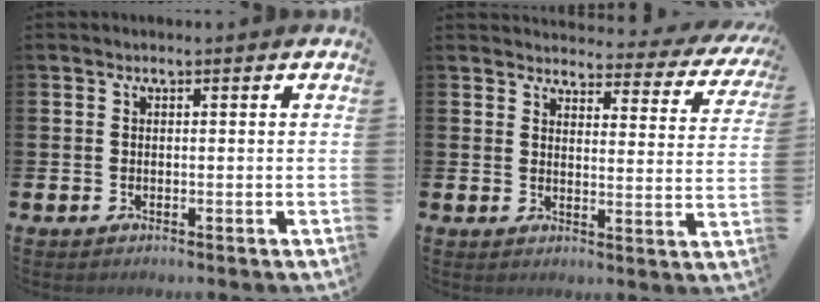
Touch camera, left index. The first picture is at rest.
{"total": 2.8, "force": [2.6, 1.0, 0.5], "torque": [-0.012, -0.030, 0.035]}